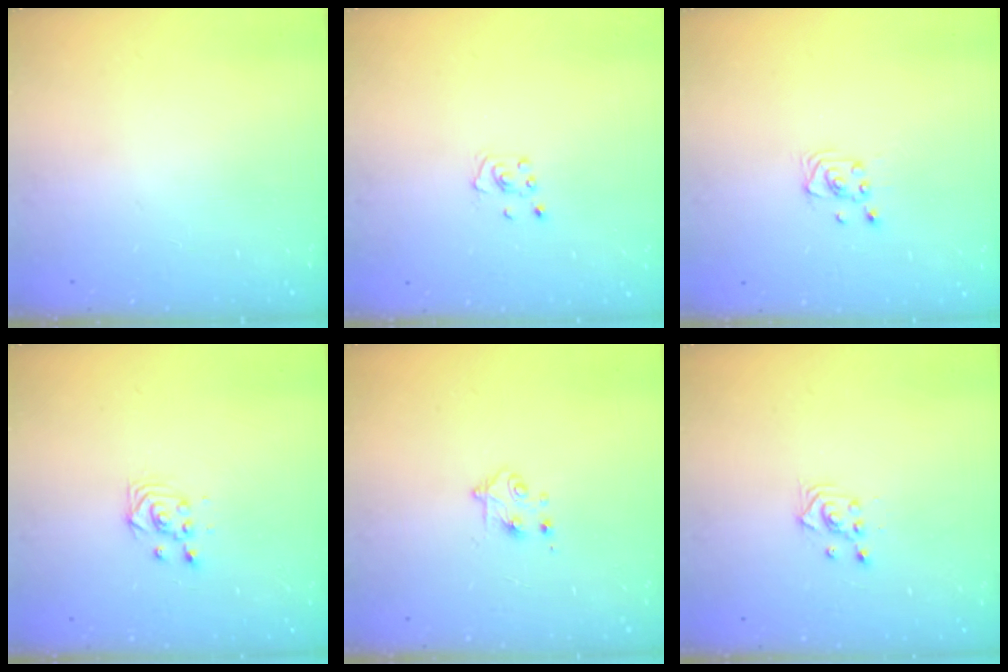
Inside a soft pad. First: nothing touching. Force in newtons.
{"total": 2.8, "press": 2.8, "slide": 0.3}
{"total": 2.6, "press": 2.6, "slide": 0.3}
{"total": 3.4, "press": 3.4, "slide": 0.1}
{"total": 4.9, "press": 4.8, "slide": 0.7}
{"total": 2.3, "press": 2.3, "slide": 0.3}